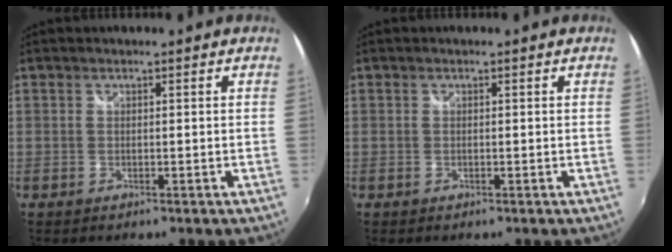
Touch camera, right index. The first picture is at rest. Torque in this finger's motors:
{"motor_torque": [-0.16, 0.12, -0.02, 0.00]}